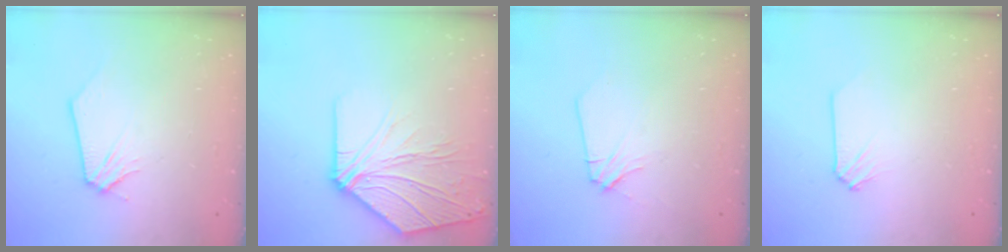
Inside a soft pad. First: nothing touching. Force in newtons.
{"total": 11.4, "press": 11.3, "slide": 1.4}
{"total": 2.2, "press": 2.2, "slide": 0.3}
{"total": 0.0}